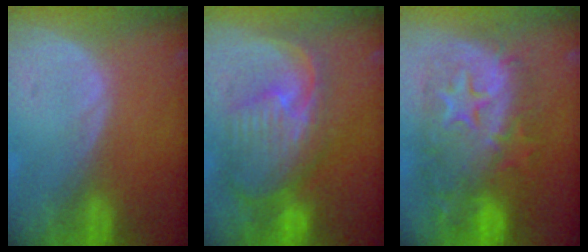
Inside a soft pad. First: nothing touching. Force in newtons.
{"total": 10.7, "press": 9.5, "slide": 5.0}
{"total": 12.6, "press": 12.5, "slide": 1.2}